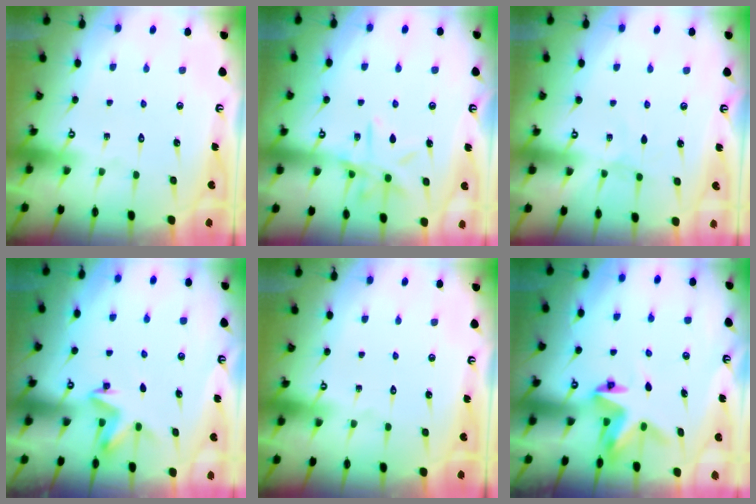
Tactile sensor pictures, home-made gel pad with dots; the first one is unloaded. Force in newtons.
{"total": 11.5, "press": 11.5, "slide": 0.9}
{"total": 2.3, "press": 2.3, "slide": 0.4}
{"total": 3.9, "press": 3.8, "slide": 1.0}
{"total": 0.0}
{"total": 4.1, "press": 4.1, "slide": 0.2}